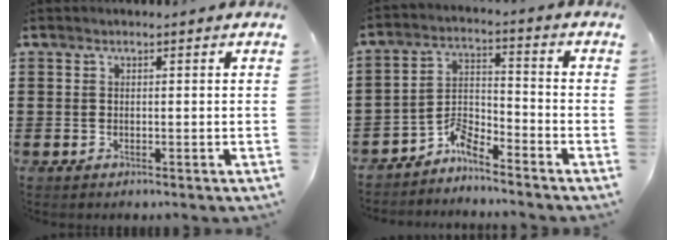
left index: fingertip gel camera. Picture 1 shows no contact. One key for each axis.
{"total": 5.4, "fx": -5.1, "fy": 1.1, "fz": 1.5, "tx": -0.038, "ty": 0.006, "tz": -0.104}